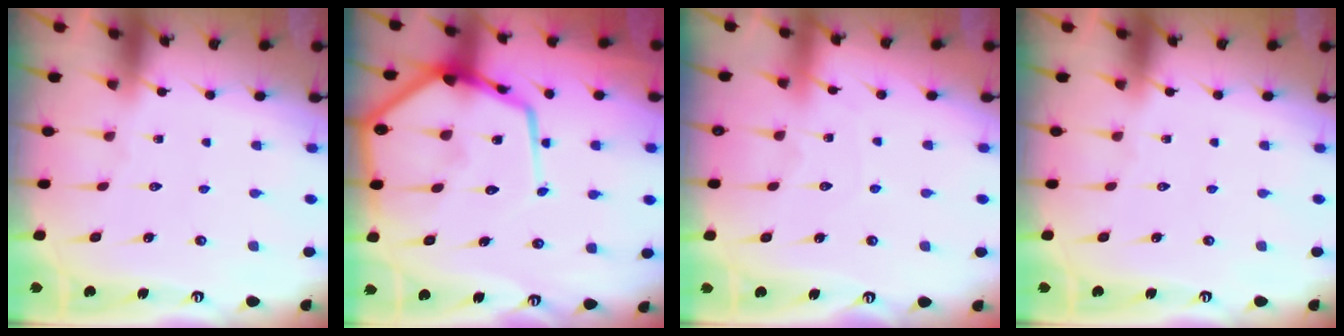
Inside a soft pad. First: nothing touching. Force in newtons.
{"total": 19.0, "press": 18.9, "slide": 1.8}
{"total": 4.9, "press": 4.8, "slide": 0.6}
{"total": 0.0}